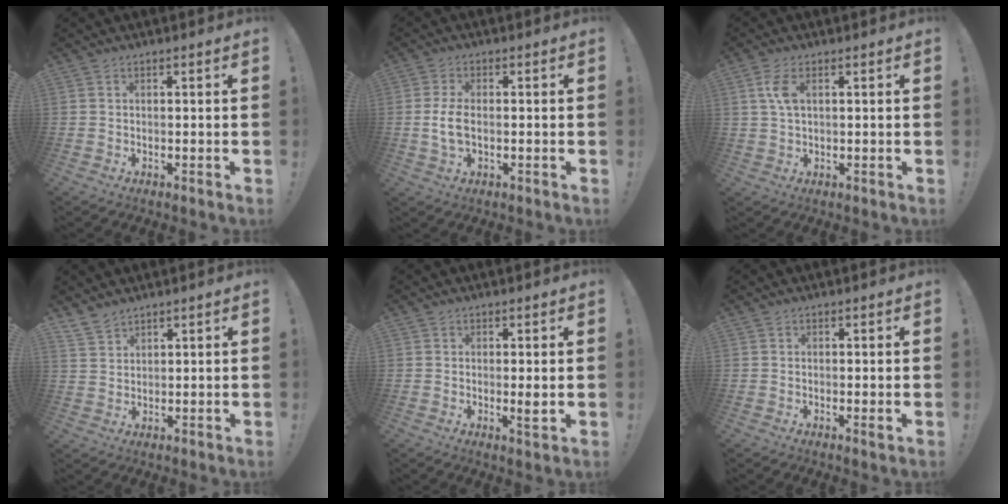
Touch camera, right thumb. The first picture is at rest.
{"total": 5.5, "force": [-0.7, 2.7, 4.7], "torque": [-0.092, -0.004, -0.012]}
{"total": 5.2, "force": [1.5, 2.3, 4.4], "torque": [-0.085, -0.003, 0.024]}
{"total": 4.5, "force": [4.0, 1.9, 0.9], "torque": [-0.015, -0.025, 0.076]}
{"total": 3.0, "force": [0.3, 0.4, 3.0], "torque": [-0.033, -0.011, 0.003]}
{"total": 1.0, "force": [0.3, 0.0, 0.9], "torque": [-0.001, -0.007, 0.001]}